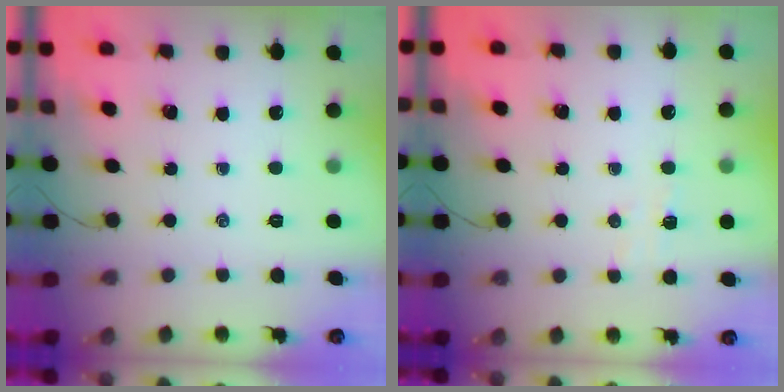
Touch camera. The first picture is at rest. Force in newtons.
{"total": 4.5, "press": 4.4, "slide": 1.0}